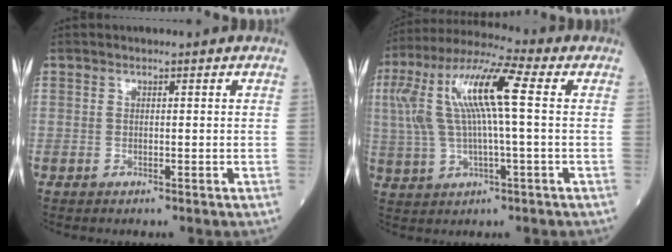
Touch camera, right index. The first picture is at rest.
{"total": 14.5, "force": [2.5, 2.3, 14.1], "torque": [-0.297, 0.033, 0.043]}